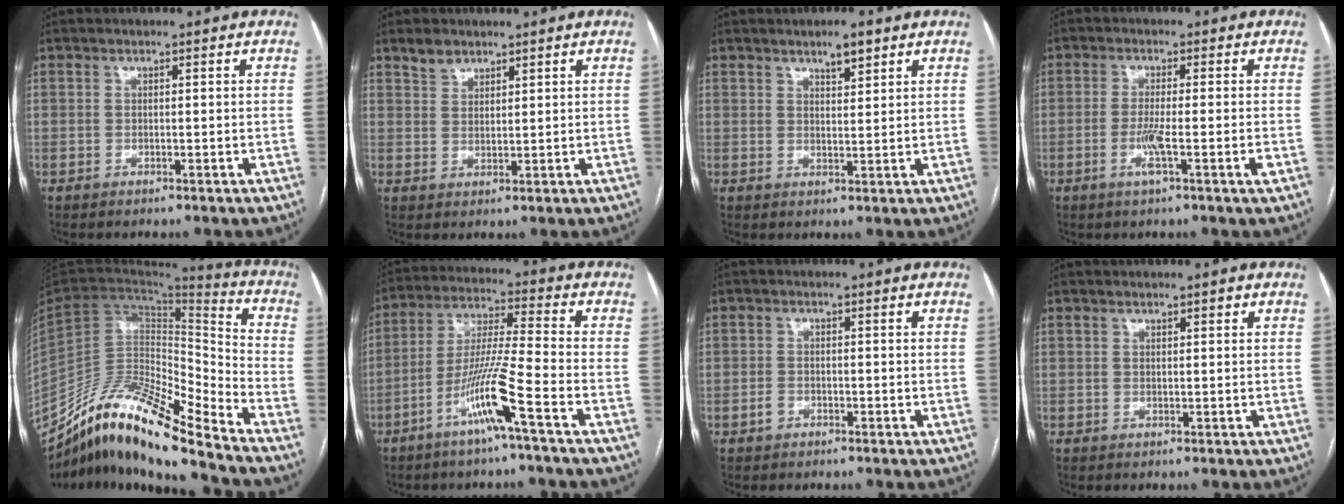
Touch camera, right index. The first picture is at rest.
{"total": 3.0, "force": [2.4, 1.5, 0.6], "torque": [-0.014, 0.007, 0.048]}
{"total": 3.3, "force": [2.4, 0.9, 2.0], "torque": [-0.034, 0.001, 0.040]}
{"total": 4.7, "force": [-1.6, -0.5, 4.4], "torque": [-0.086, -0.010, -0.032]}
{"total": 17.7, "force": [-14.6, 2.1, 9.8], "torque": [-0.168, 0.029, -0.266]}
{"total": 10.7, "force": [-5.6, -1.2, 9.1], "torque": [-0.181, -0.006, -0.112]}
{"total": 1.6, "force": [-0.8, 1.3, 0.3], "torque": [-0.006, 0.005, -0.016]}
{"total": 1.0, "force": [0.6, 0.4, 0.6], "torque": [-0.006, 0.004, 0.008]}